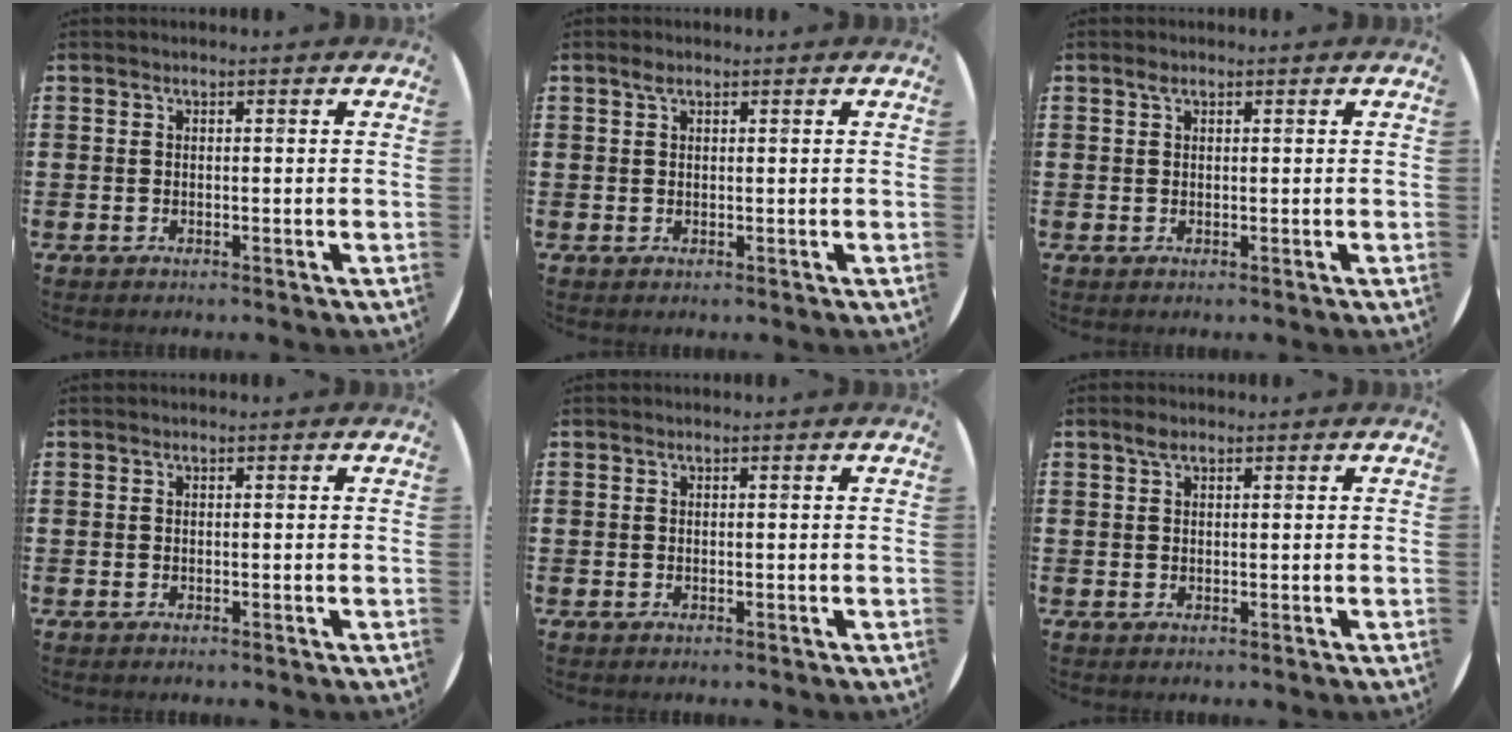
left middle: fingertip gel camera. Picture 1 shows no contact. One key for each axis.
{"total": 1.1, "fx": 0.7, "fy": 0.6, "fz": 0.6, "tx": -0.004, "ty": 0.002, "tz": 0.011}
{"total": 0.8, "fx": 0.5, "fy": 0.5, "fz": 0.4, "tx": -0.003, "ty": -0.001, "tz": 0.008}
{"total": 0.0}
{"total": 0.0}
{"total": 1.2, "fx": 0.8, "fy": 0.7, "fz": 0.6, "tx": -0.006, "ty": 0.002, "tz": 0.012}